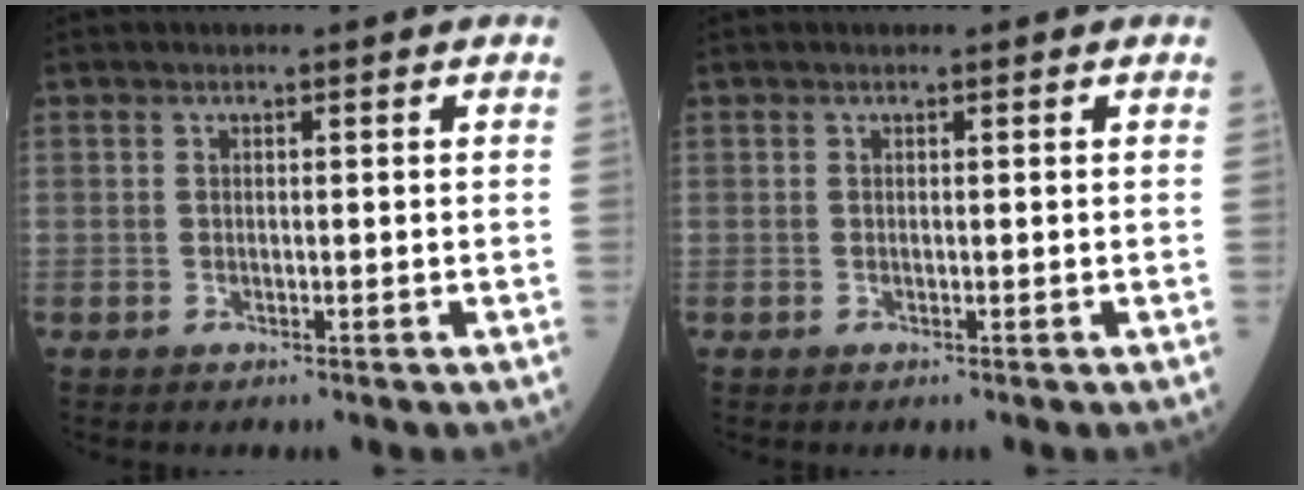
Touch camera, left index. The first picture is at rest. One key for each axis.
{"total": 0.0}